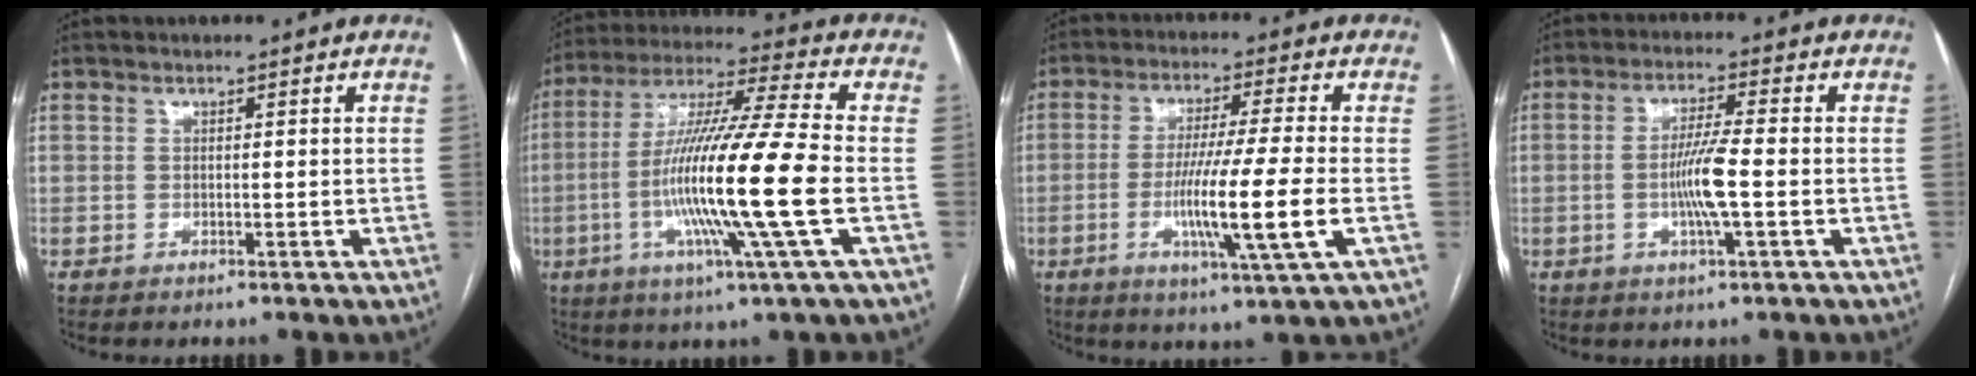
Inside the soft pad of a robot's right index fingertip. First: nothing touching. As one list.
[{"total": 18.6, "force": [-3.8, -1.3, 18.2], "torque": [-0.346, -0.013, -0.084]}, {"total": 12.0, "force": [-2.8, -1.2, 11.6], "torque": [-0.213, -0.021, -0.055]}, {"total": 6.4, "force": [-1.2, -0.1, 6.3], "torque": [-0.125, -0.004, -0.023]}]